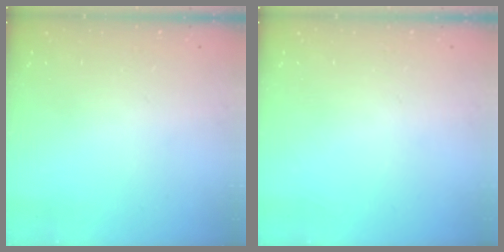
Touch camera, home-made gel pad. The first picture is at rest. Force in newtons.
{"total": 0.0}